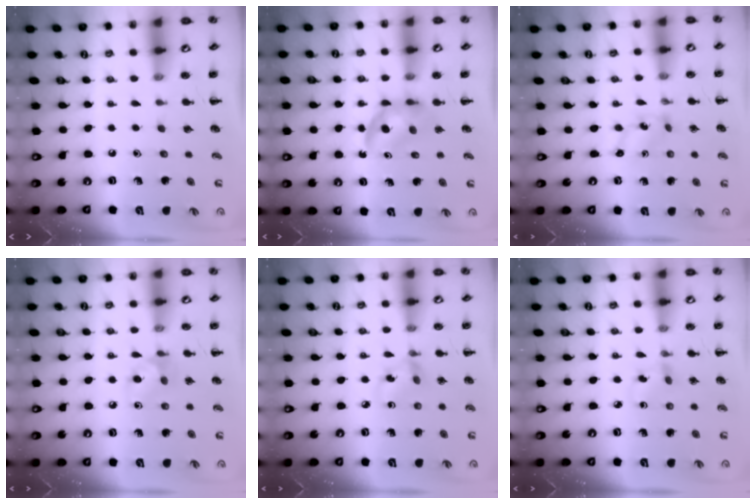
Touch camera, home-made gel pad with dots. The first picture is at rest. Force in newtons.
{"total": 4.5, "press": 4.4, "slide": 1.2}
{"total": 0.8, "press": 0.8, "slide": 0.3}
{"total": 7.0, "press": 6.8, "slide": 1.7}
{"total": 2.9, "press": 2.8, "slide": 0.9}
{"total": 2.0, "press": 1.7, "slide": 1.0}